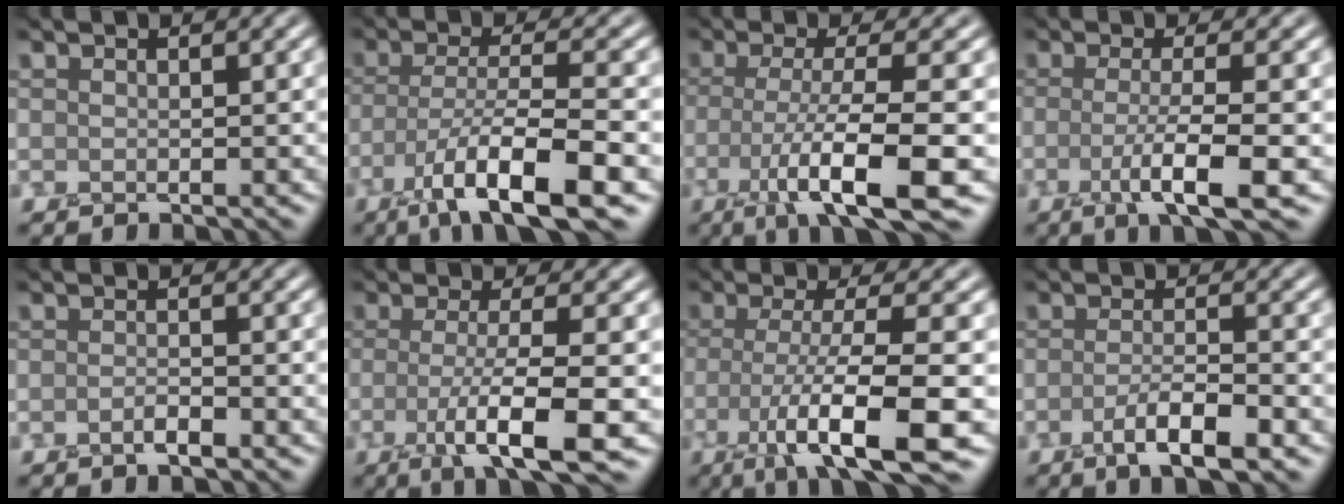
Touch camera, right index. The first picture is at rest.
{"total": 8.6, "force": [-4.5, 1.8, 7.1], "torque": [-0.116, -0.001, -0.081]}
{"total": 8.3, "force": [-3.3, 1.4, 7.5], "torque": [-0.122, -0.008, -0.062]}
{"total": 5.3, "force": [-1.4, 1.0, 5.0], "torque": [-0.082, -0.008, -0.028]}
{"total": 1.3, "force": [-0.7, 0.3, 1.1], "torque": [-0.020, -0.001, -0.014]}
{"total": 6.9, "force": [-2.0, 1.2, 6.5], "torque": [-0.105, -0.011, -0.040]}
{"total": 9.2, "force": [-3.9, 1.7, 8.2], "torque": [-0.136, -0.007, -0.071]}
{"total": 4.3, "force": [-1.9, 1.0, 3.7], "torque": [-0.066, 0.000, -0.036]}